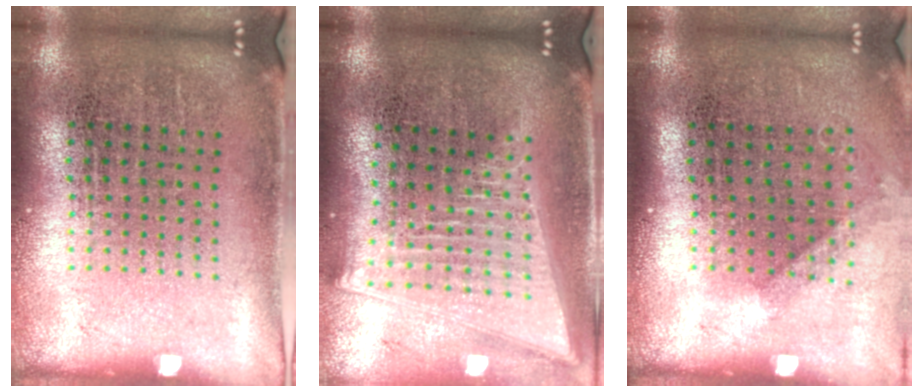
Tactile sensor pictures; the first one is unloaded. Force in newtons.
{"total": 2.1, "press": 1.8, "slide": 1.1}
{"total": 1.0, "press": 0.7, "slide": 0.7}